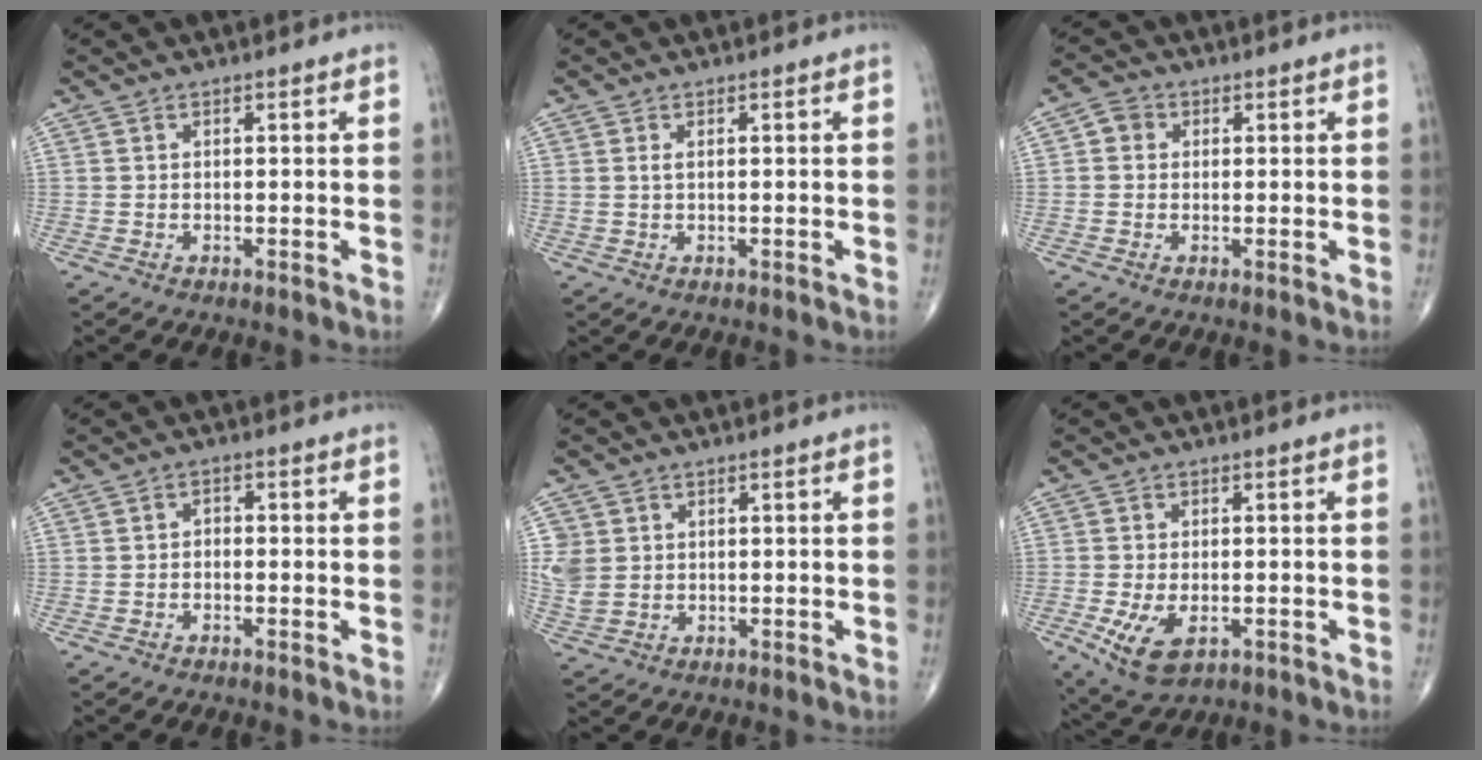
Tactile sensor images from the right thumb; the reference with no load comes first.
{"total": 1.0, "force": [0.3, 0.4, 0.8], "torque": [-0.019, 0.003, 0.007]}
{"total": 2.8, "force": [0.4, 2.5, 1.1], "torque": [-0.003, 0.005, 0.001]}
{"total": 1.4, "force": [-0.4, 1.0, 0.9], "torque": [-0.008, 0.008, -0.012]}
{"total": 5.6, "force": [1.0, 4.8, 2.6], "torque": [-0.057, -0.001, 0.029]}
{"total": 7.8, "force": [-2.5, 4.3, 6.0], "torque": [-0.115, -0.007, -0.033]}